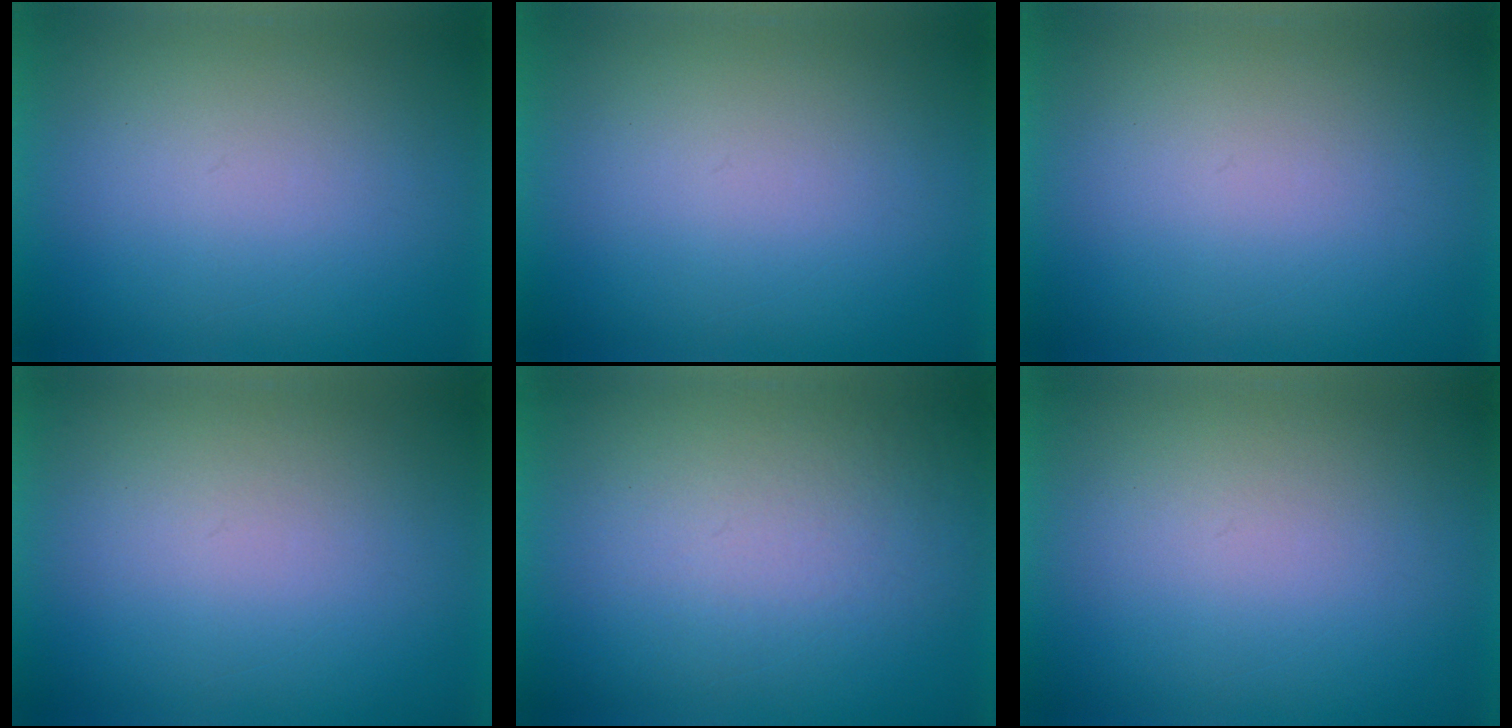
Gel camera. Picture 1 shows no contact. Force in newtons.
{"total": 0.0}
{"total": 0.0}
{"total": 1.1}
{"total": 4.2}
{"total": 1.1}